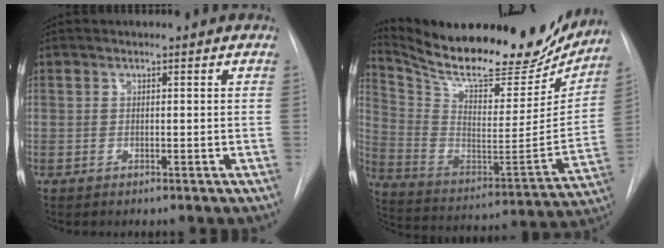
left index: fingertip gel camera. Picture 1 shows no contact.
{"total": 26.8, "force": [23.5, 6.5, 11.3], "torque": [-0.195, -0.044, 0.346]}